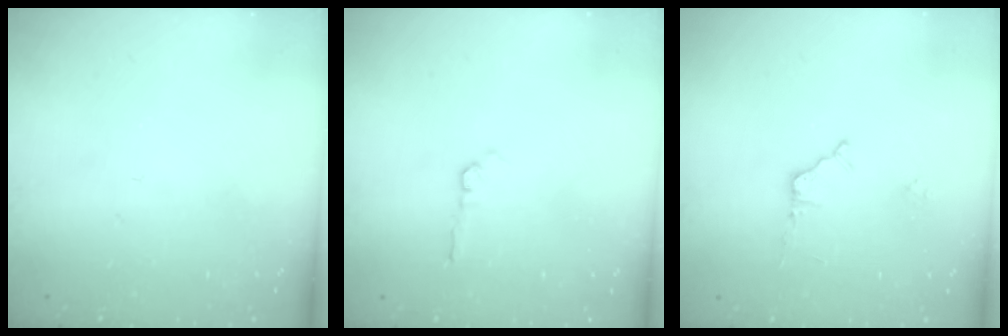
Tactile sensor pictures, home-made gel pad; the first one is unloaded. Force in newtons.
{"total": 3.5, "press": 3.5, "slide": 0.5}
{"total": 4.9, "press": 4.9, "slide": 0.6}